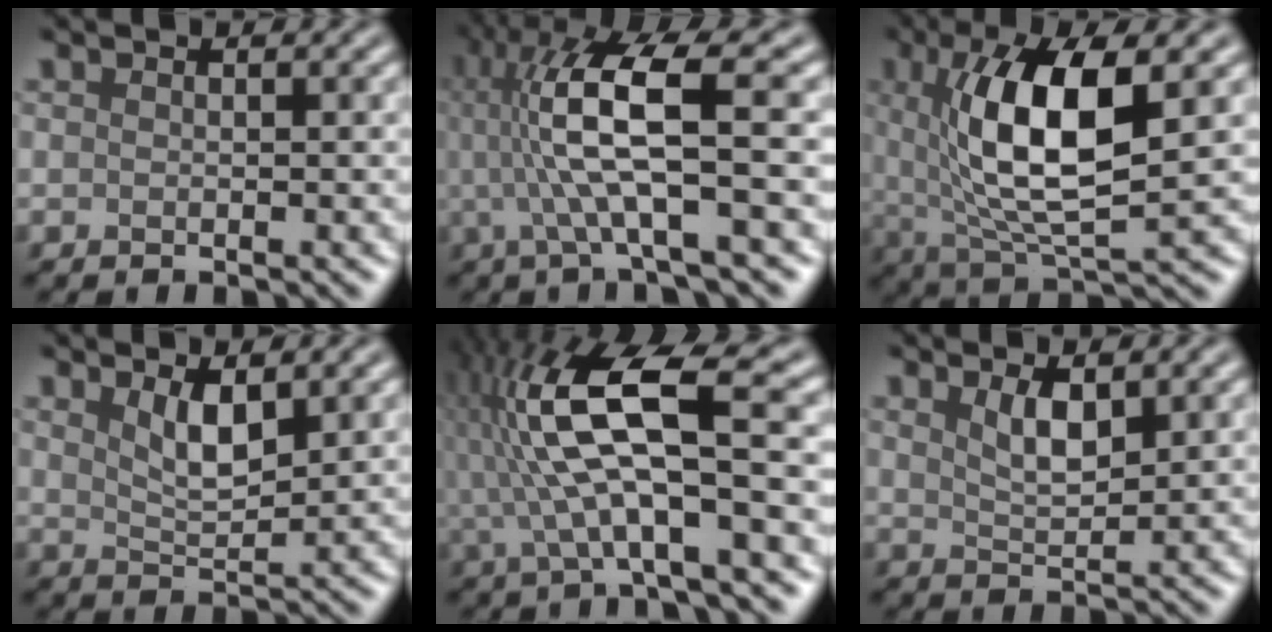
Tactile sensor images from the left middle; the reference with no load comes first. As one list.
[{"total": 9.2, "force": [0.7, 2.0, 8.9], "torque": [-0.167, 0.012, 0.015]}, {"total": 10.2, "force": [1.8, 3.5, 9.4], "torque": [-0.167, -0.003, 0.034]}, {"total": 2.9, "force": [1.6, 1.0, 2.3], "torque": [-0.047, -0.008, 0.033]}, {"total": 11.1, "force": [0.5, 3.2, 10.6], "torque": [-0.209, 0.016, 0.006]}, {"total": 2.5, "force": [1.4, 0.8, 1.9], "torque": [-0.039, -0.005, 0.029]}]